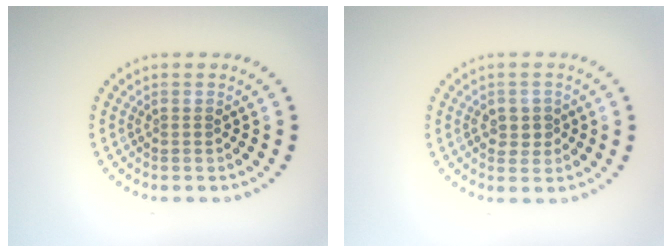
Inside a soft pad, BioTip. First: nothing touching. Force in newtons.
{"total": 1.7, "press": 1.6, "slide": 0.2}